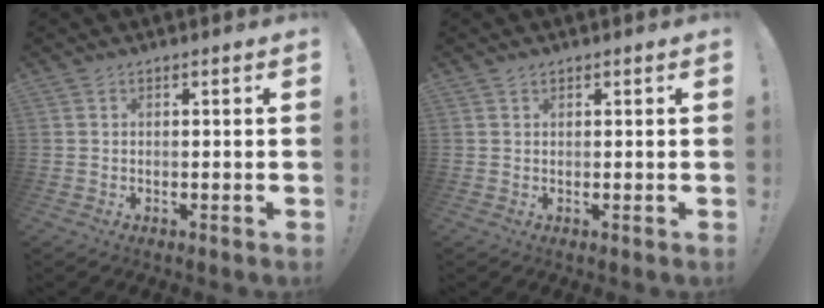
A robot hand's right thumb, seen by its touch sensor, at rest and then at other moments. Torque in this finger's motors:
{"motor_torque": [-0.19, 0.14, 0.08, -0.12, 0.00]}